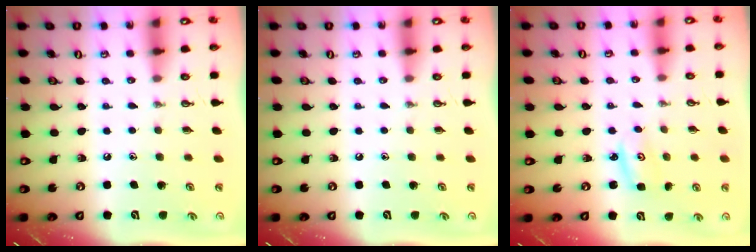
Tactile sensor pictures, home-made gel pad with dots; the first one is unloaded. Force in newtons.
{"total": 0.0}
{"total": 2.8, "press": 2.8, "slide": 0.3}